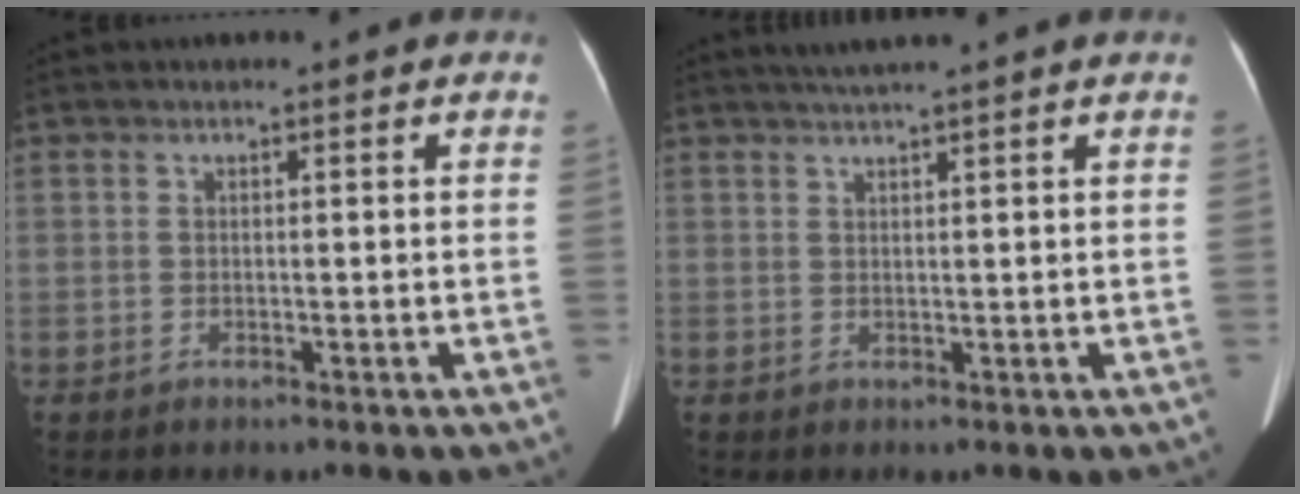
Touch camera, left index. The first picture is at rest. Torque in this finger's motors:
{"motor_torque": [0.32, -0.50, 0.01, 0.04]}